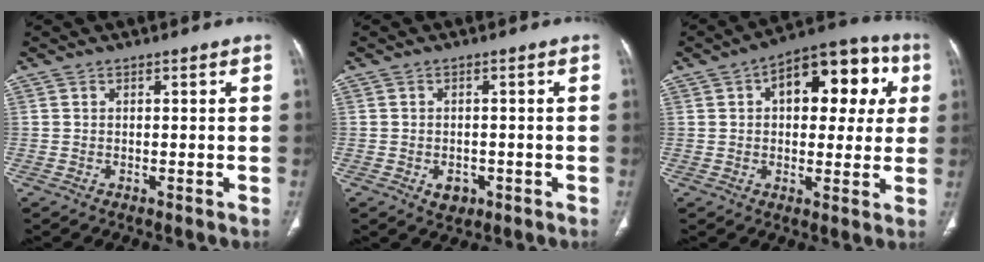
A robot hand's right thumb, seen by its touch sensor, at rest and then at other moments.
{"total": 2.9, "force": [-1.2, 2.1, 1.6], "torque": [-0.011, 0.002, -0.010]}
{"total": 17.1, "force": [4.7, 9.5, 13.4], "torque": [-0.129, 0.026, 0.059]}